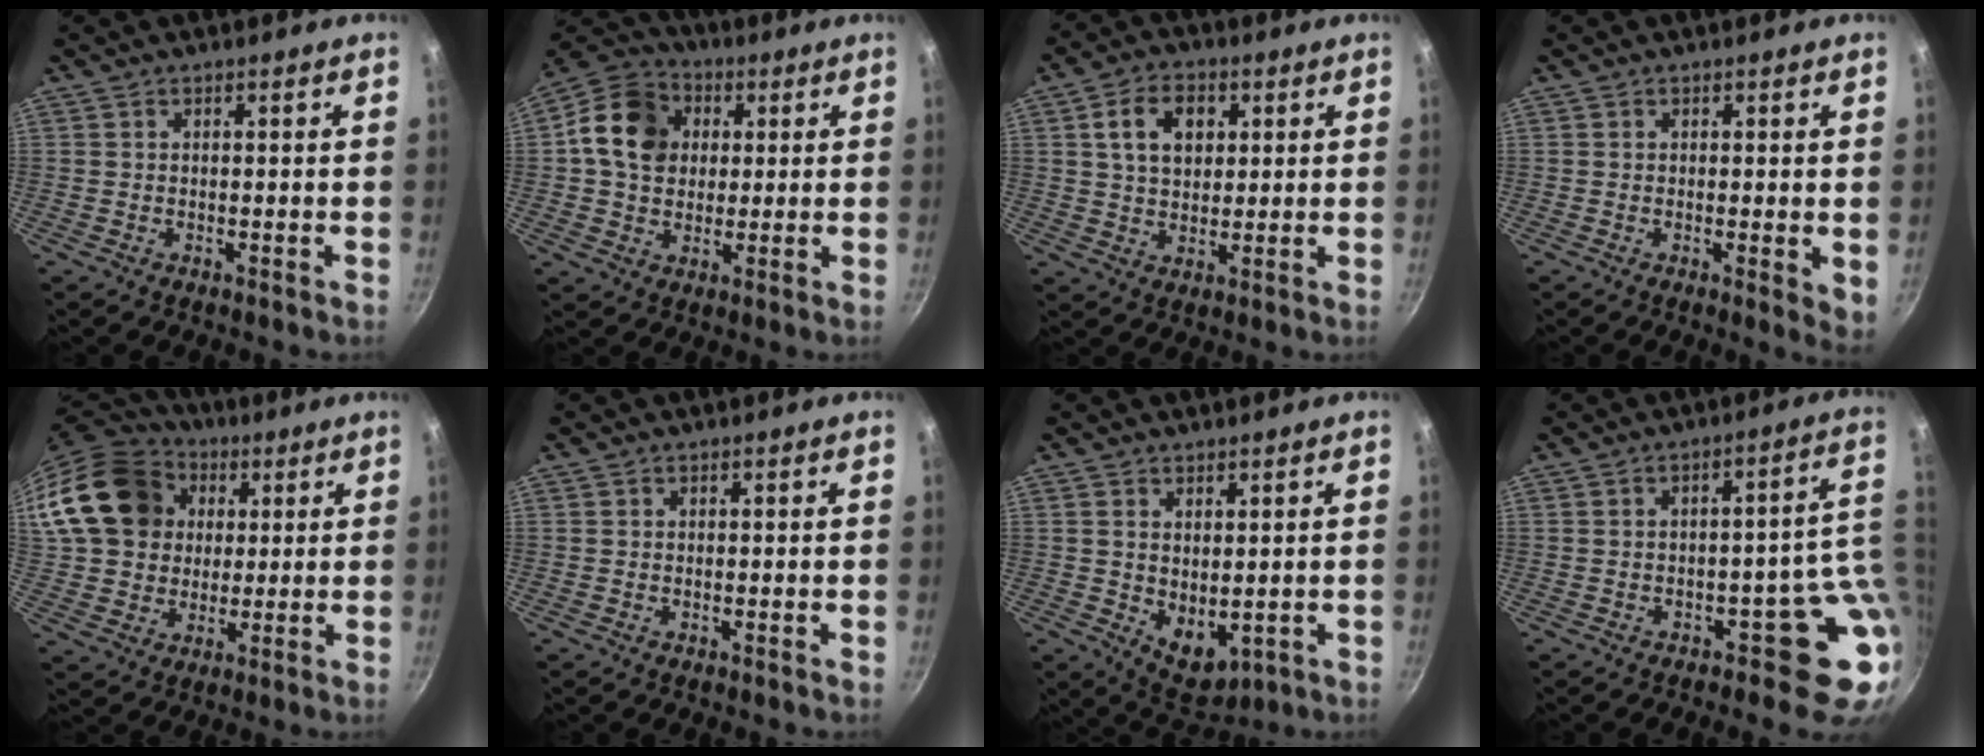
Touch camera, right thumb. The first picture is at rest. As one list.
[{"total": 13.4, "force": [2.4, 10.9, 7.4], "torque": [-0.110, 0.015, 0.024]}, {"total": 8.8, "force": [2.5, 6.2, 5.8], "torque": [-0.080, 0.003, 0.039]}, {"total": 3.6, "force": [-0.2, 1.1, 3.5], "torque": [-0.043, -0.012, -0.004]}, {"total": 19.9, "force": [5.0, 16.3, 10.3], "torque": [-0.175, 0.027, 0.090]}, {"total": 0.0}, {"total": 6.7, "force": [0.4, 4.3, 5.1], "torque": [-0.060, -0.019, 0.024]}, {"total": 9.2, "force": [-0.9, 5.5, 7.3], "torque": [-0.014, 0.018, -0.009]}]